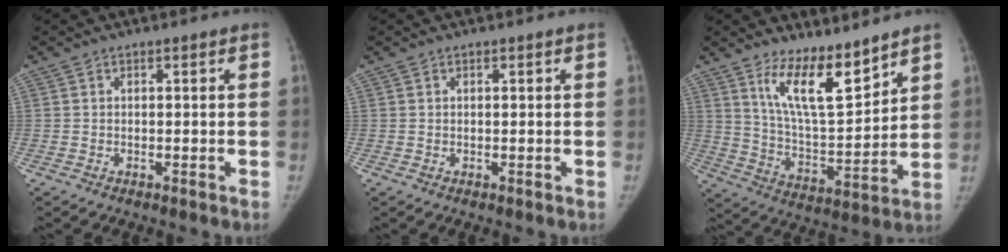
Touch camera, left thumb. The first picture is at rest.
{"total": 0.0}
{"total": 12.8, "force": [9.2, 3.7, 8.1], "torque": [-0.114, -0.079, 0.176]}